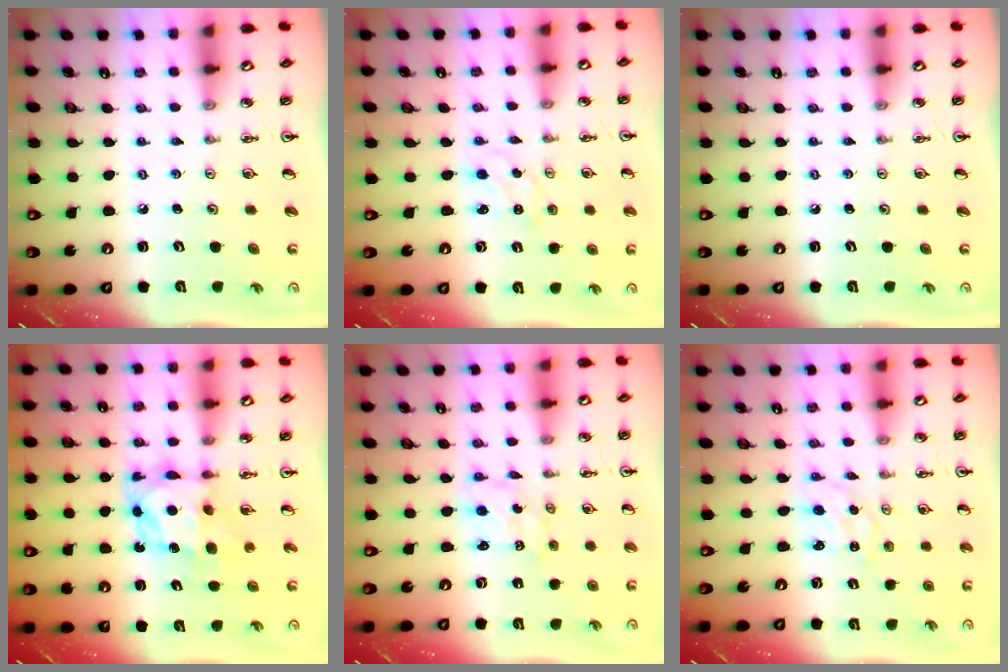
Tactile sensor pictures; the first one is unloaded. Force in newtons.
{"total": 0.8, "press": 0.7, "slide": 0.2}
{"total": 0.0}
{"total": 6.9, "press": 6.9, "slide": 0.6}
{"total": 1.6, "press": 1.3, "slide": 0.8}
{"total": 0.7, "press": 0.6, "slide": 0.3}